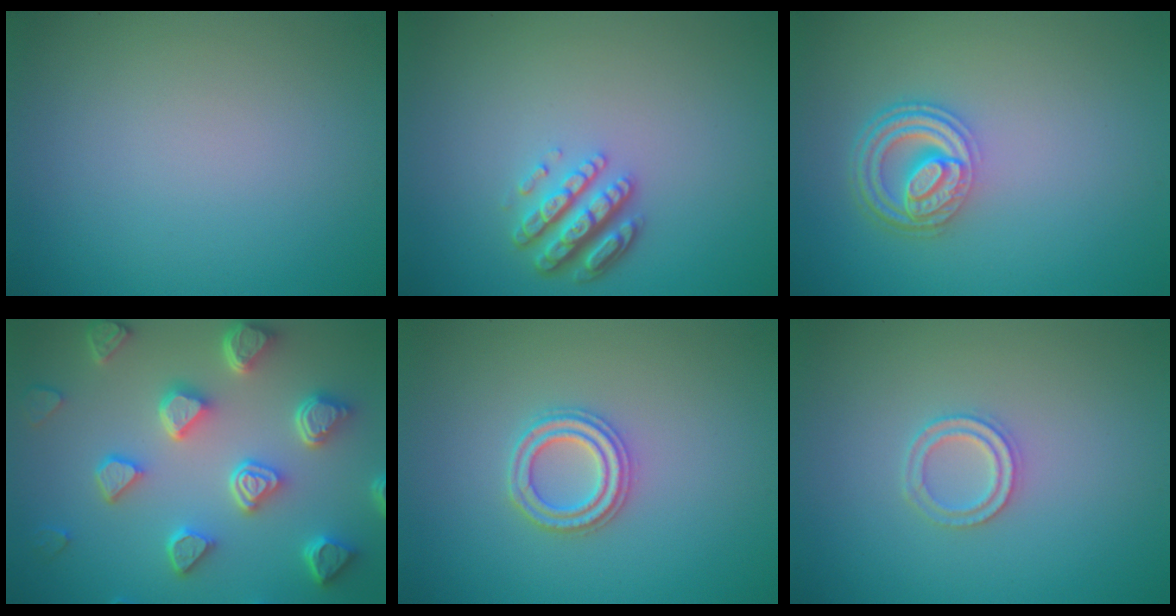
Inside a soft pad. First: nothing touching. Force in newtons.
{"total": 3.8, "press": 3.0, "slide": 2.2}
{"total": 4.6, "press": 3.5, "slide": 3.0}
{"total": 7.1, "press": 5.6, "slide": 4.4}
{"total": 2.4, "press": 2.4, "slide": 0.4}
{"total": 2.0, "press": 1.9, "slide": 0.4}